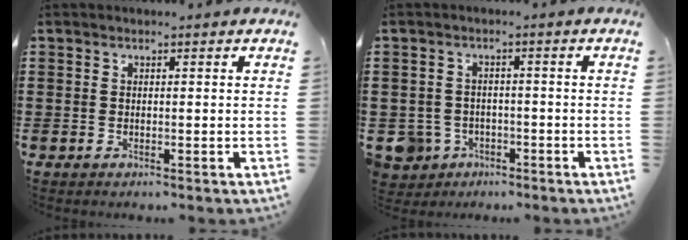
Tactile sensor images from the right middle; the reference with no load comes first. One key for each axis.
{"total": 3.6, "fx": -2.3, "fy": 2.5, "fz": 1.0, "tx": -0.054, "ty": -0.008, "tz": -0.056}